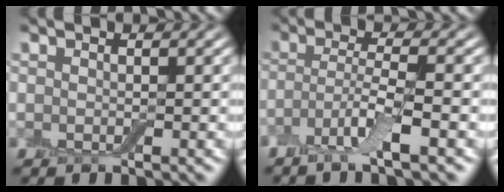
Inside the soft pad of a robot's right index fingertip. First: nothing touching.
{"total": 3.7, "force": [-2.1, 0.5, 3.0], "torque": [-0.060, 0.001, -0.049]}